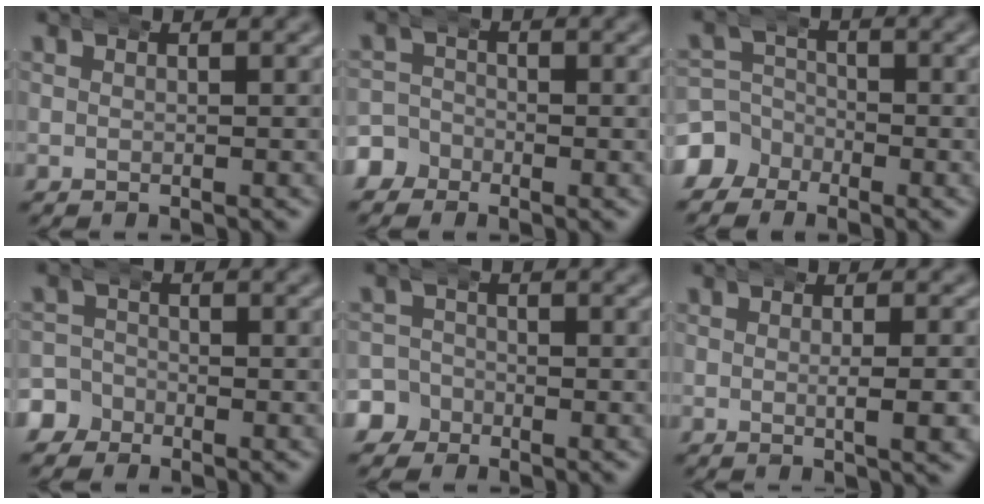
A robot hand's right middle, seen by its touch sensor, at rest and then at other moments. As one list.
[{"total": 3.3, "force": [-1.8, 2.7, 0.6], "torque": [-0.019, -0.005, -0.039]}, {"total": 5.5, "force": [-2.7, 4.6, 1.4], "torque": [-0.043, -0.021, -0.049]}, {"total": 3.6, "force": [-1.9, 3.1, 0.6], "torque": [-0.020, -0.006, -0.040]}, {"total": 4.2, "force": [-1.9, 3.6, 0.7], "torque": [-0.024, -0.009, -0.042]}, {"total": 1.9, "force": [-0.1, 0.1, 1.9], "torque": [-0.034, -0.005, -0.004]}]